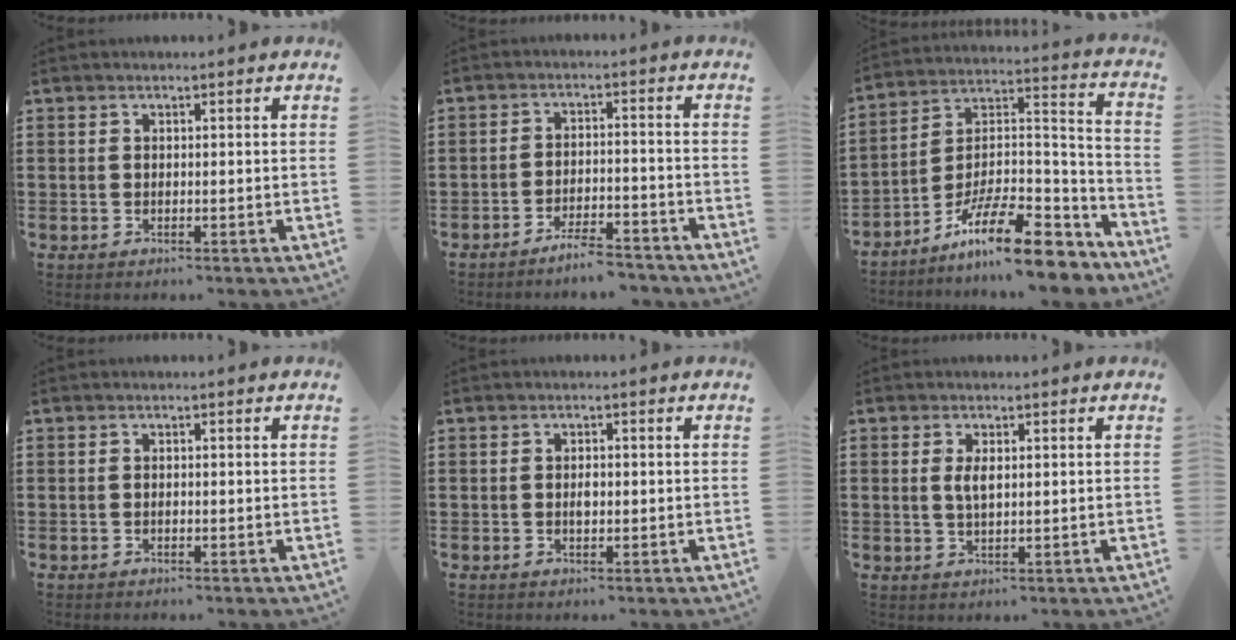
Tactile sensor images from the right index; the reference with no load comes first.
{"total": 4.4, "force": [-4.2, 0.4, 1.4], "torque": [-0.023, 0.004, -0.080]}
{"total": 14.7, "force": [-10.8, 3.2, 9.5], "torque": [-0.162, 0.030, -0.193]}
{"total": 0.0}
{"total": 1.4, "force": [-0.1, 0.7, 1.2], "torque": [-0.025, 0.003, -0.002]}
{"total": 2.5, "force": [0.5, 0.8, 2.4], "torque": [-0.049, 0.002, 0.007]}